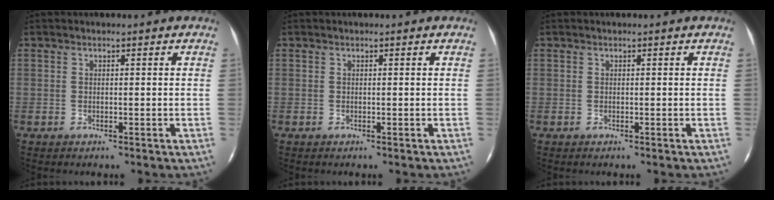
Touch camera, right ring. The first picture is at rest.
{"total": 0.0}
{"total": 0.0}